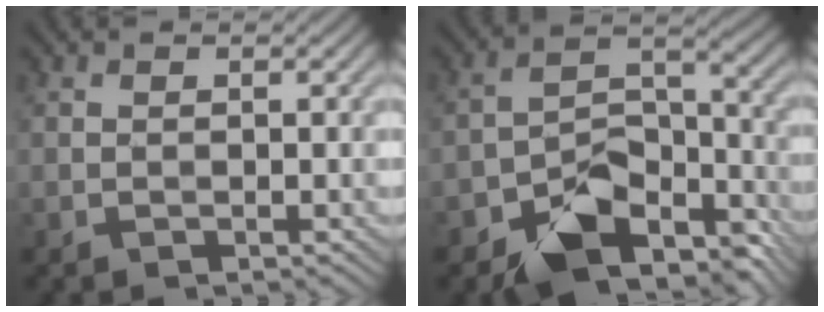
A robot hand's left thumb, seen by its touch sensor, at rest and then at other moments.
{"total": 12.0, "force": [-8.1, 6.3, 6.2], "torque": [-0.096, -0.012, -0.143]}